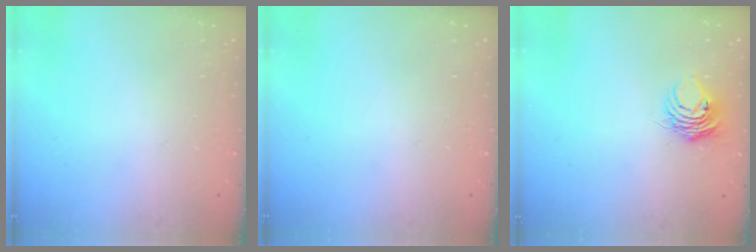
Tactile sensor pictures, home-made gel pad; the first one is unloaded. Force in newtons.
{"total": 0.0}
{"total": 6.5, "press": 6.5, "slide": 0.4}